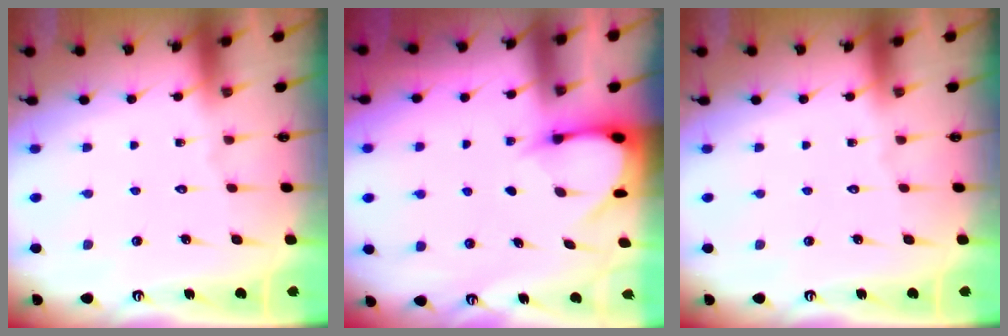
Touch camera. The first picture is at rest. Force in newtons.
{"total": 3.8, "press": 3.8, "slide": 0.4}
{"total": 0.0}